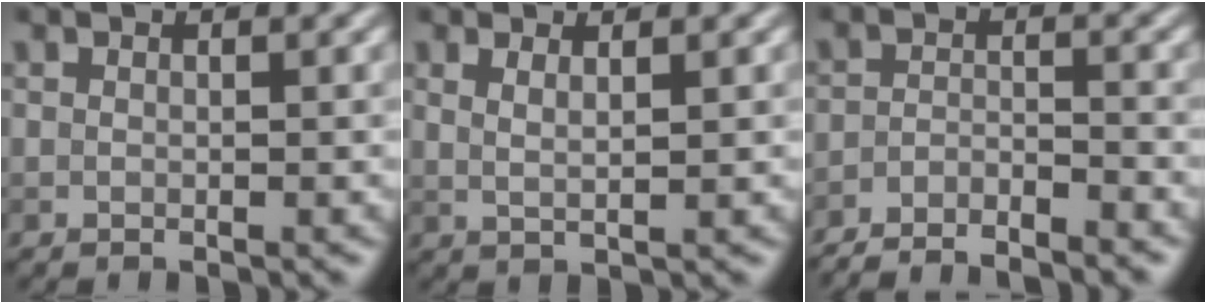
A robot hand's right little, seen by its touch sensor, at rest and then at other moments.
{"total": 1.7, "force": [0.9, 0.5, 1.3], "torque": [-0.019, -0.002, 0.013]}
{"total": 4.4, "force": [-4.1, 0.5, 1.5], "torque": [-0.031, -0.003, -0.074]}